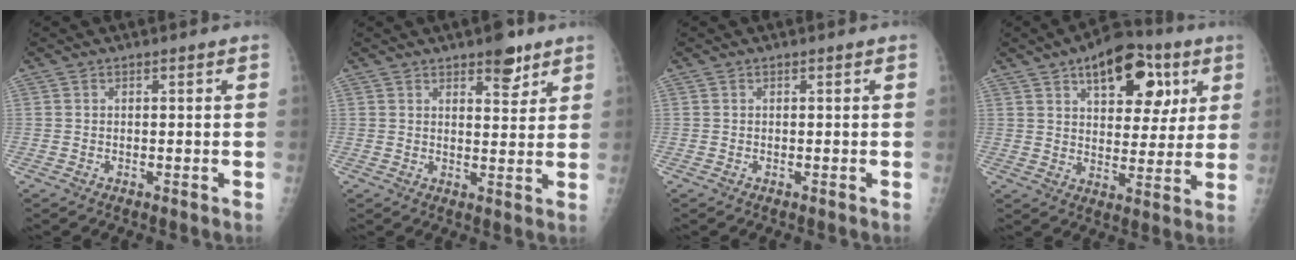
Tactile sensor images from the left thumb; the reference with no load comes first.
{"total": 5.8, "force": [3.9, 2.5, 3.5], "torque": [-0.026, -0.021, 0.051]}
{"total": 0.0}
{"total": 16.6, "force": [7.7, 9.0, 11.7], "torque": [-0.115, -0.013, 0.111]}